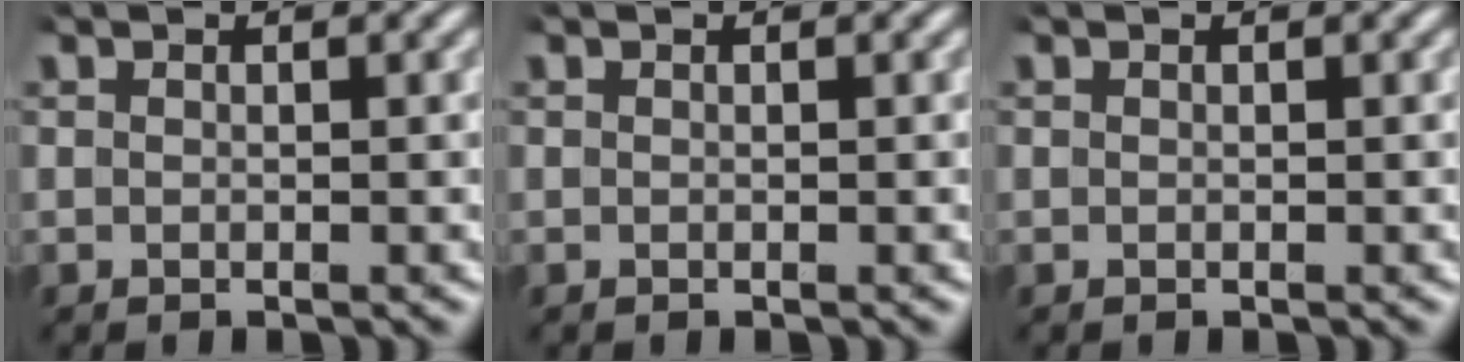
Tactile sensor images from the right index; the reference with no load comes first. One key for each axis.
{"total": 0.0}
{"total": 0.0}